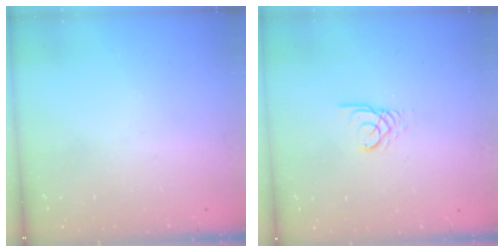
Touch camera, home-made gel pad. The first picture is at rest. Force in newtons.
{"total": 2.7, "press": 2.7, "slide": 0.1}